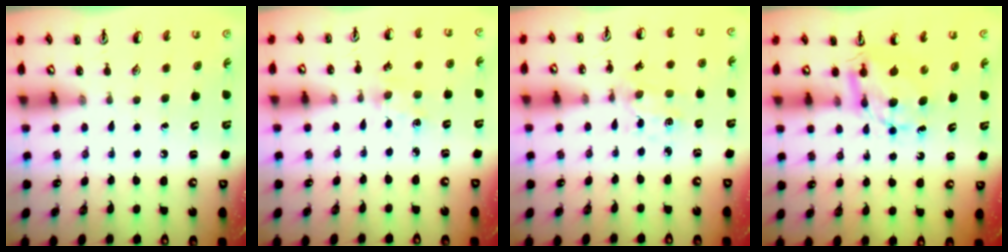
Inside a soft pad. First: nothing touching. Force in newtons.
{"total": 3.3, "press": 3.3, "slide": 0.4}
{"total": 1.3, "press": 1.3, "slide": 0.1}
{"total": 6.4, "press": 6.4, "slide": 0.5}